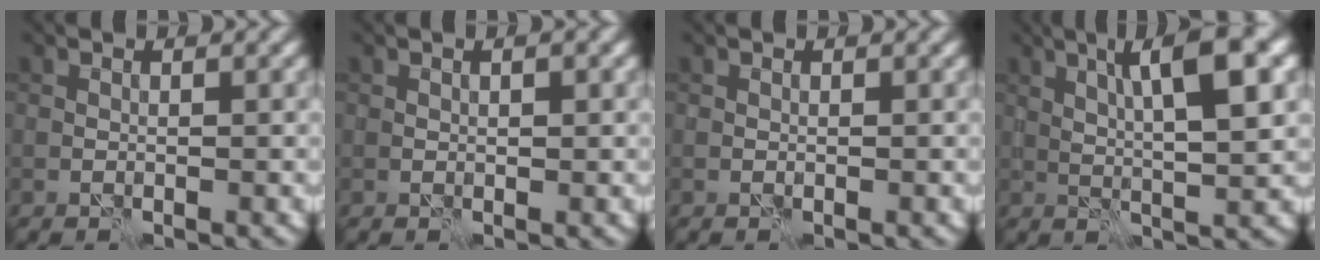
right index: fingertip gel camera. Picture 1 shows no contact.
{"total": 1.0, "force": [0.3, 0.3, 0.9], "torque": [-0.016, 0.001, 0.004]}
{"total": 0.0}
{"total": 8.0, "force": [2.8, 1.6, 7.3], "torque": [-0.113, 0.008, 0.044]}